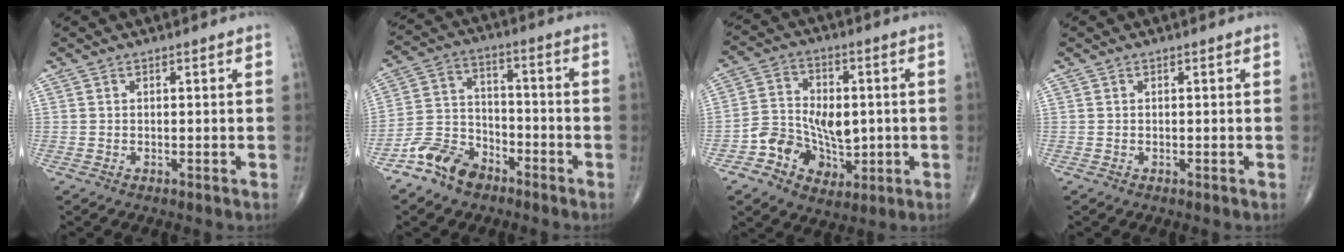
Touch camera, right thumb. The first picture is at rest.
{"total": 9.7, "force": [-6.8, 5.7, 3.8], "torque": [-0.060, 0.051, -0.139]}
{"total": 12.0, "force": [-1.9, 9.2, 7.5], "torque": [-0.091, 0.021, -0.026]}
{"total": 0.0}